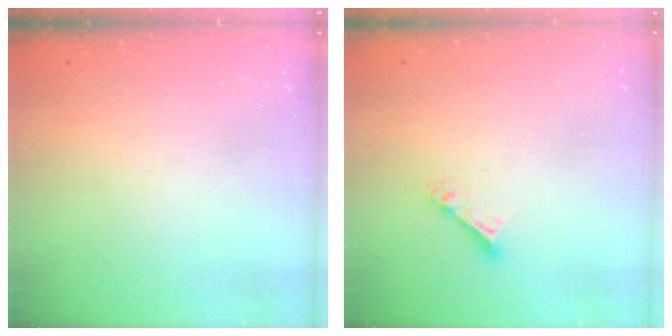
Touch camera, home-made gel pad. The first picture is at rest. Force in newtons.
{"total": 3.7, "press": 3.7, "slide": 0.5}